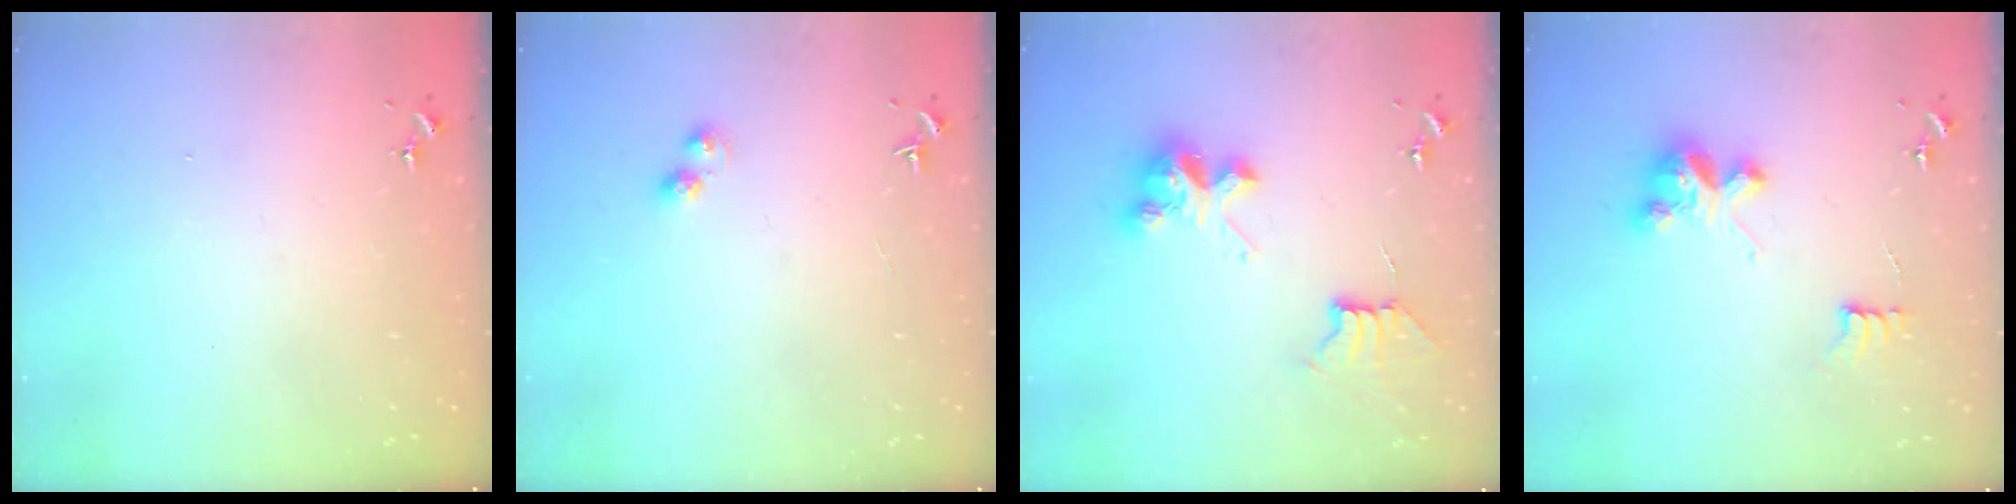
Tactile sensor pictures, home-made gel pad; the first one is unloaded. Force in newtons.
{"total": 3.8, "press": 3.8, "slide": 0.5}
{"total": 9.0, "press": 9.0, "slide": 0.6}
{"total": 9.0, "press": 9.0, "slide": 0.3}